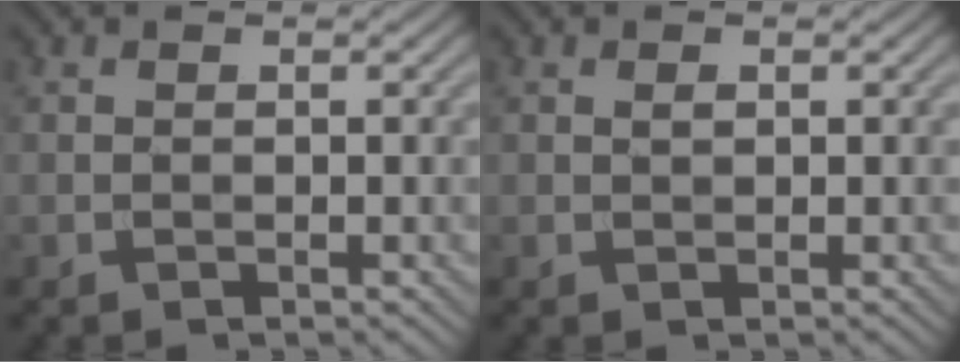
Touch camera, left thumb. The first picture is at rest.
{"total": 0.7, "force": [0.2, 0.4, 0.5], "torque": [-0.012, 0.000, 0.004]}